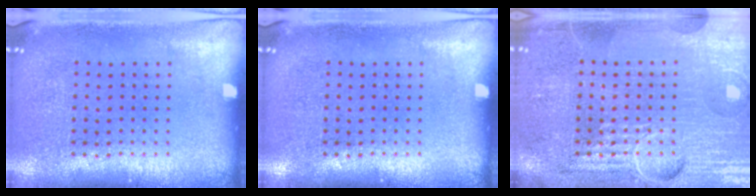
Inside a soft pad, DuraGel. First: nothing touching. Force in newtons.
{"total": 0.0}
{"total": 7.1, "press": 7.1, "slide": 0.8}